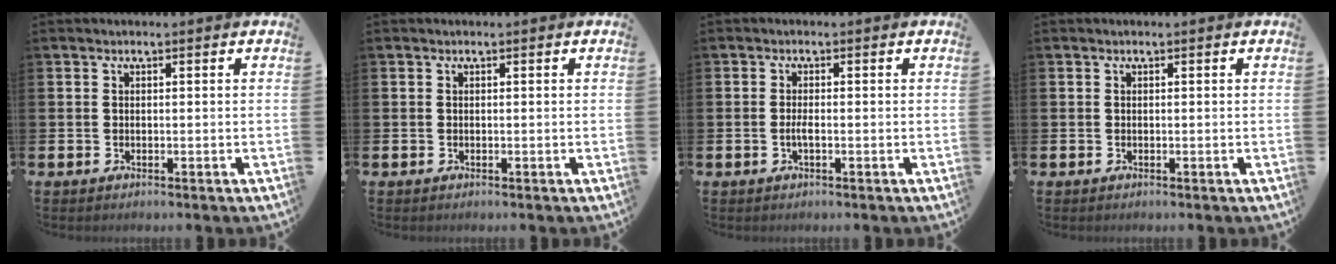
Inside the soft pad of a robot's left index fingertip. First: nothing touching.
{"total": 0.0}
{"total": 1.3, "force": [-0.4, 0.3, 1.2], "torque": [-0.028, 0.002, -0.006]}
{"total": 0.0}